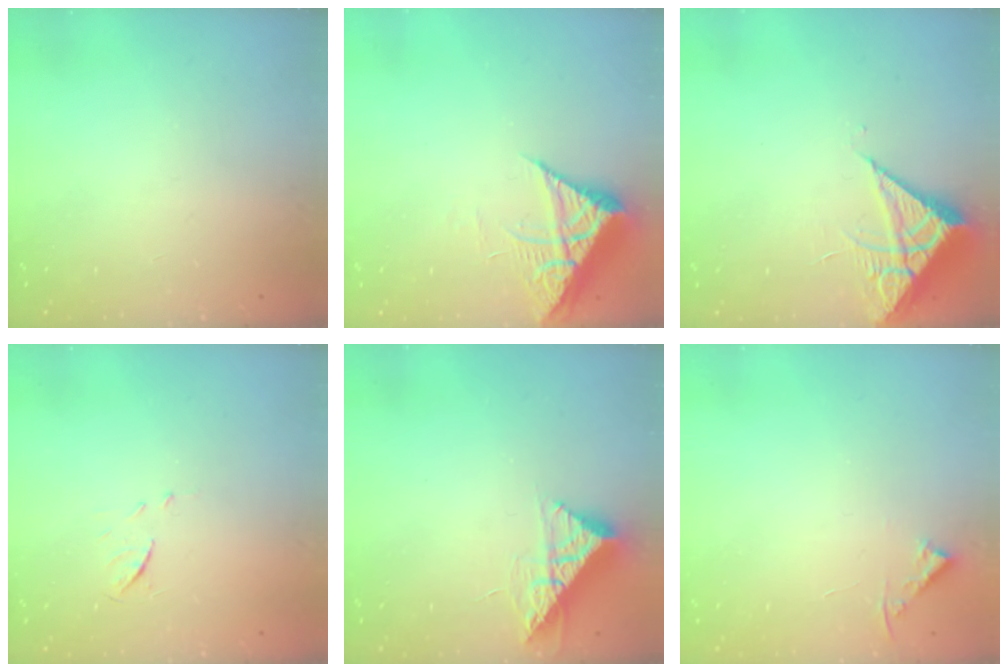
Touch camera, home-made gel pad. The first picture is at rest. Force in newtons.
{"total": 7.5, "press": 7.5, "slide": 0.8}
{"total": 6.2, "press": 6.2, "slide": 0.4}
{"total": 5.8, "press": 5.8, "slide": 0.5}
{"total": 10.4, "press": 10.4, "slide": 0.7}
{"total": 3.8, "press": 3.8, "slide": 0.6}